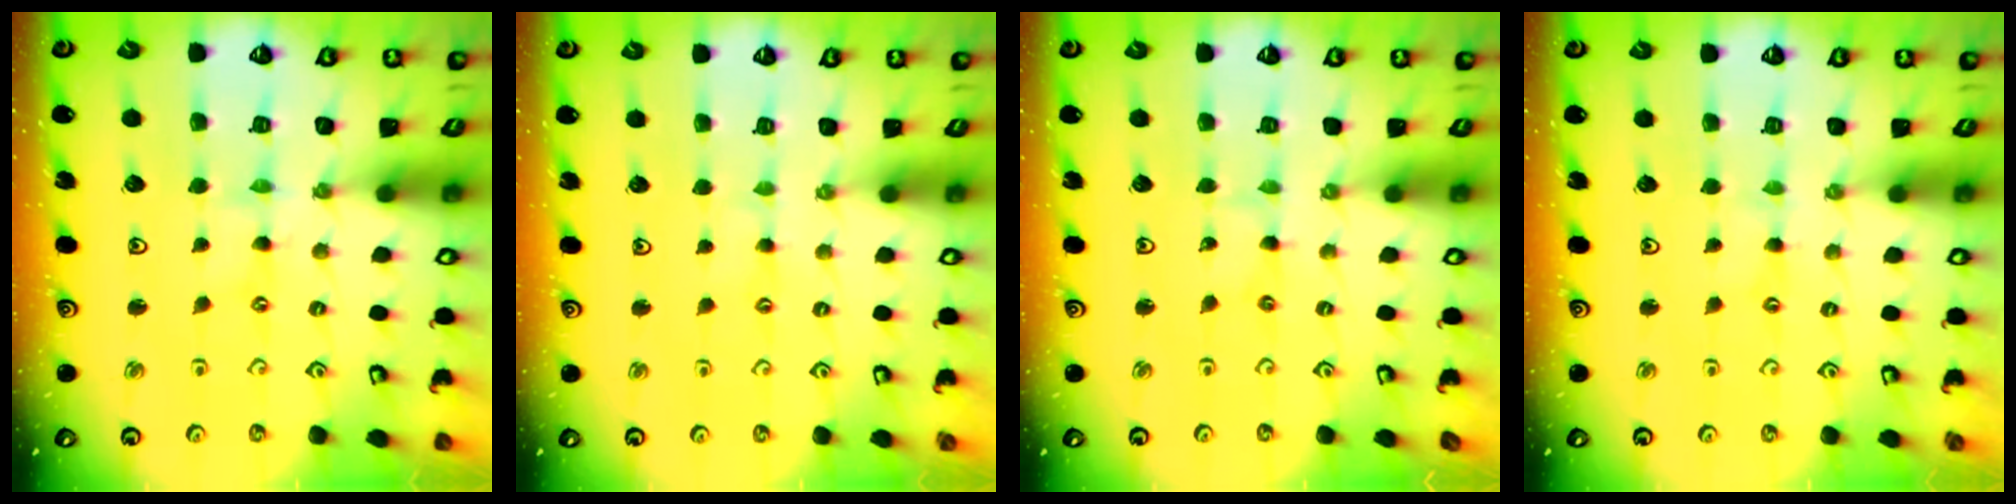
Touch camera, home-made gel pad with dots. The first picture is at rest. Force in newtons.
{"total": 1.5, "press": 1.5, "slide": 0.3}
{"total": 0.0}
{"total": 0.5, "press": 0.5, "slide": 0.2}